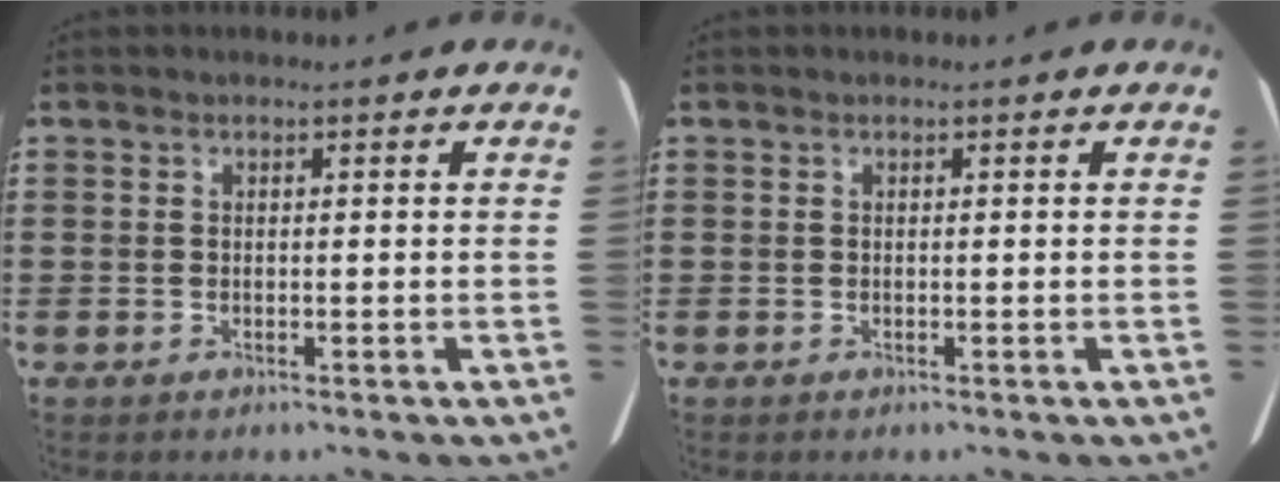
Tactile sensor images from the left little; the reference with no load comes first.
{"total": 0.0}